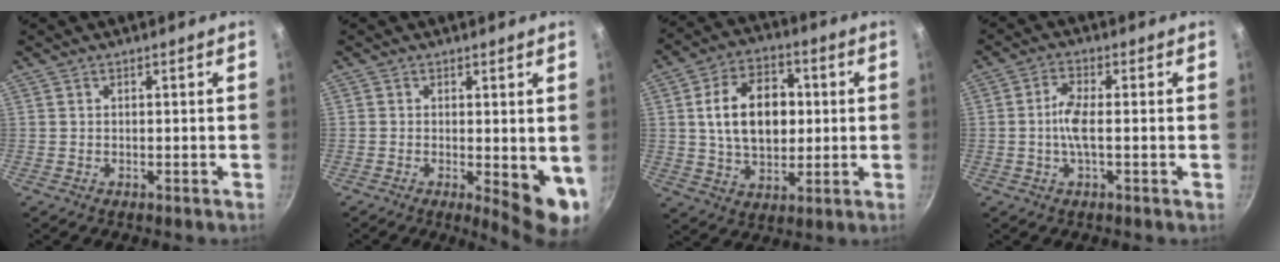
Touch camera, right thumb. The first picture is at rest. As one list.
[{"total": 8.3, "force": [-0.8, 2.9, 7.8], "torque": [-0.088, -0.014, -0.006]}, {"total": 15.2, "force": [1.7, 10.3, 11.0], "torque": [-0.149, 0.009, 0.027]}, {"total": 4.7, "force": [-0.5, 1.2, 4.5], "torque": [-0.103, 0.010, -0.018]}]